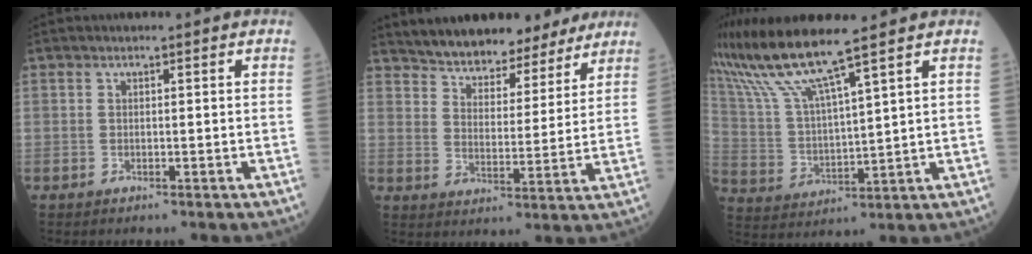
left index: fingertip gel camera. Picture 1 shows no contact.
{"total": 15.0, "force": [13.5, 4.5, 4.6], "torque": [-0.053, 0.011, 0.191]}
{"total": 10.8, "force": [8.7, -1.0, 6.3], "torque": [-0.140, 0.003, 0.180]}